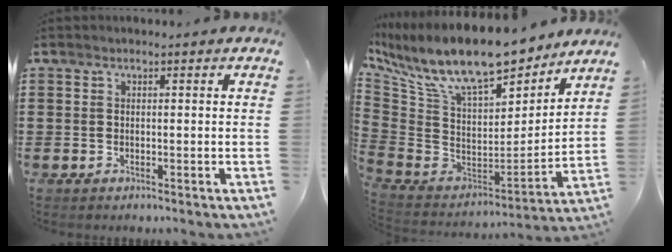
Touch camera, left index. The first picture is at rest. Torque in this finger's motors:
{"motor_torque": [1.65, -0.49, 1.05, 0.21]}